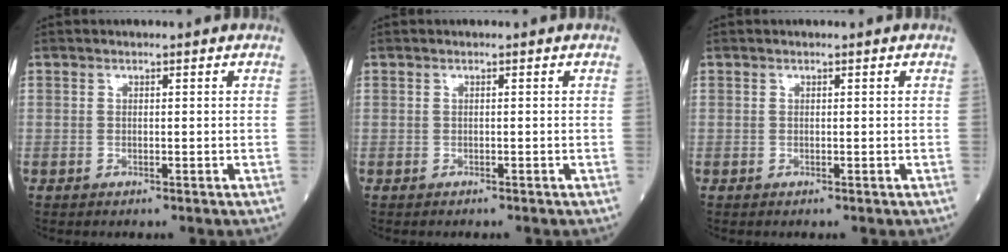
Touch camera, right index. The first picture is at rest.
{"total": 0.0}
{"total": 0.0}